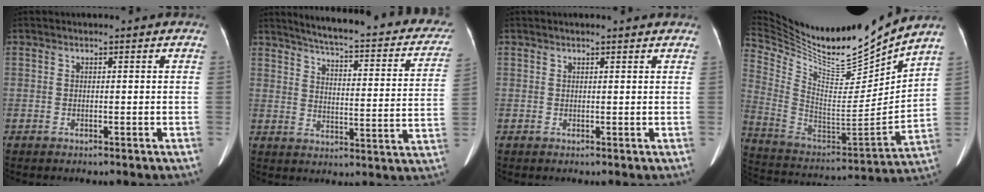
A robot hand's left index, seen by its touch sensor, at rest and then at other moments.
{"total": 26.5, "force": [23.3, 4.6, 11.8], "torque": [-0.155, -0.048, 0.269]}
{"total": 3.6, "force": [3.3, 0.5, 1.3], "torque": [-0.018, 0.018, 0.033]}
{"total": 26.4, "force": [23.8, 2.9, 11.2], "torque": [-0.226, -0.057, 0.400]}